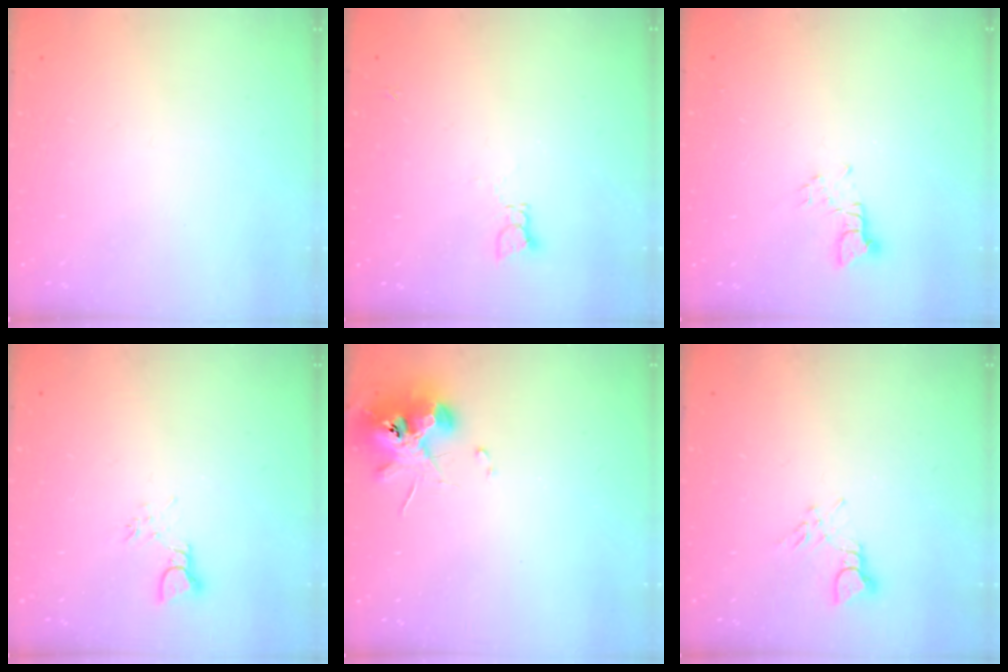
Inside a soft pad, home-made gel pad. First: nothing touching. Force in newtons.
{"total": 1.8, "press": 1.7, "slide": 0.2}
{"total": 2.5, "press": 2.5, "slide": 0.1}
{"total": 2.6, "press": 2.6, "slide": 0.2}
{"total": 10.3, "press": 10.3, "slide": 0.8}
{"total": 4.2, "press": 4.2, "slide": 0.5}